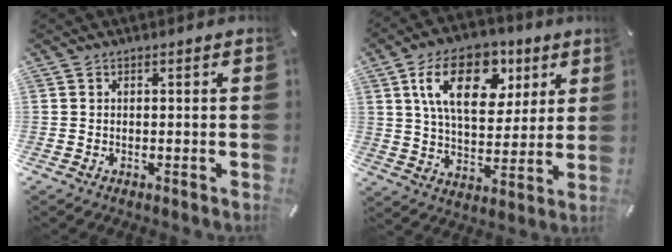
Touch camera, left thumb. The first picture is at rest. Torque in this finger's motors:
{"motor_torque": [1.81, 2.09, 1.47, -1.30, 0.62]}